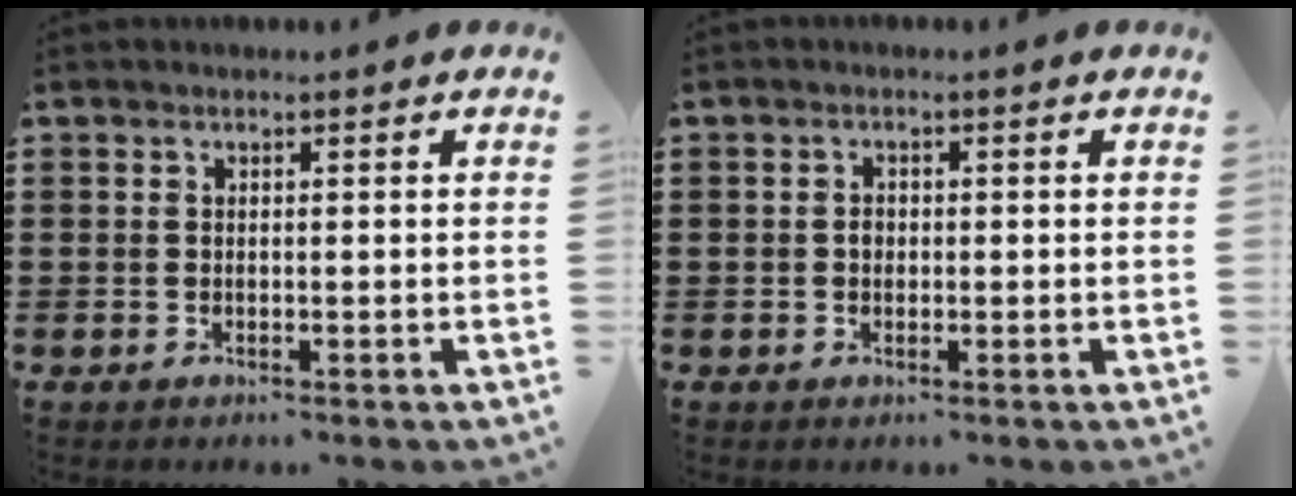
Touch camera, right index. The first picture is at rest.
{"total": 1.2, "force": [-0.1, 0.9, 0.8], "torque": [-0.018, 0.004, -0.003]}